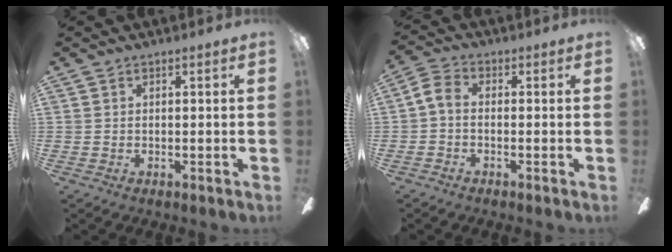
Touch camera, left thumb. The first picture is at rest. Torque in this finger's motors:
{"motor_torque": [0.06, 0.20, 0.43, 0.20, 0.09]}